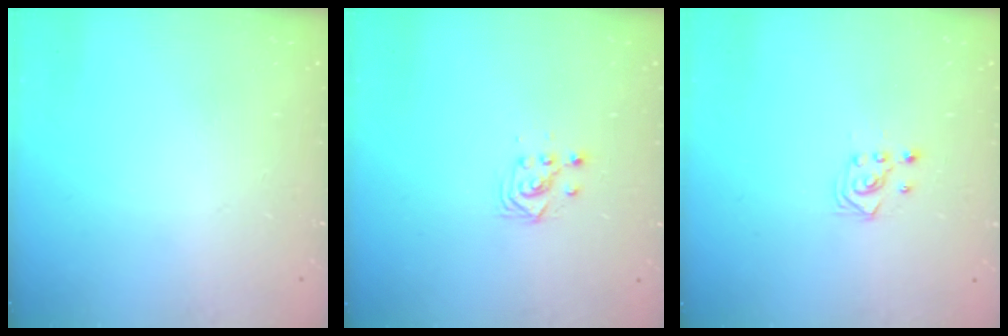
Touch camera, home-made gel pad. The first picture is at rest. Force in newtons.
{"total": 3.0, "press": 3.0, "slide": 0.2}
{"total": 2.9, "press": 2.9, "slide": 0.3}